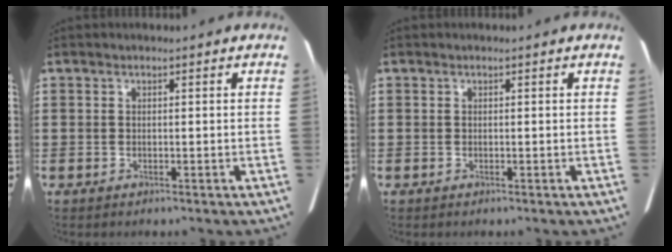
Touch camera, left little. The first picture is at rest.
{"total": 0.0}